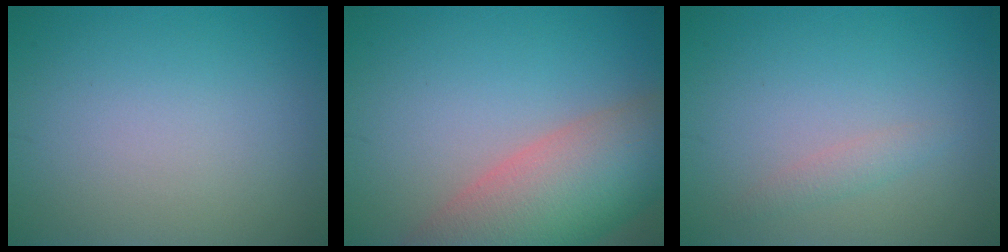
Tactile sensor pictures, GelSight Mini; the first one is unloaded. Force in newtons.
{"total": 10.3, "press": 10.3, "slide": 1.0}
{"total": 1.2, "press": 1.2, "slide": 0.1}